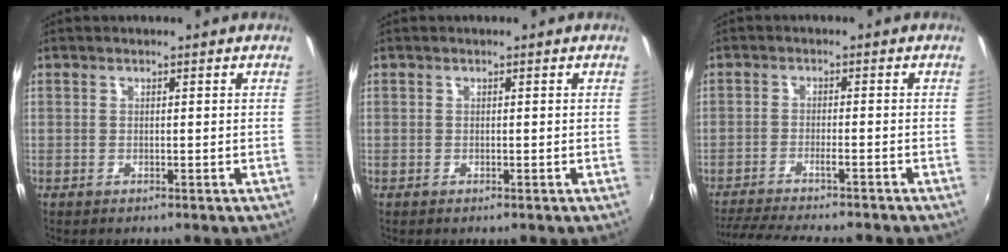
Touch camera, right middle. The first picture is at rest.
{"total": 0.0}
{"total": 13.1, "force": [-11.6, 1.1, 5.9], "torque": [-0.124, -0.018, -0.179]}